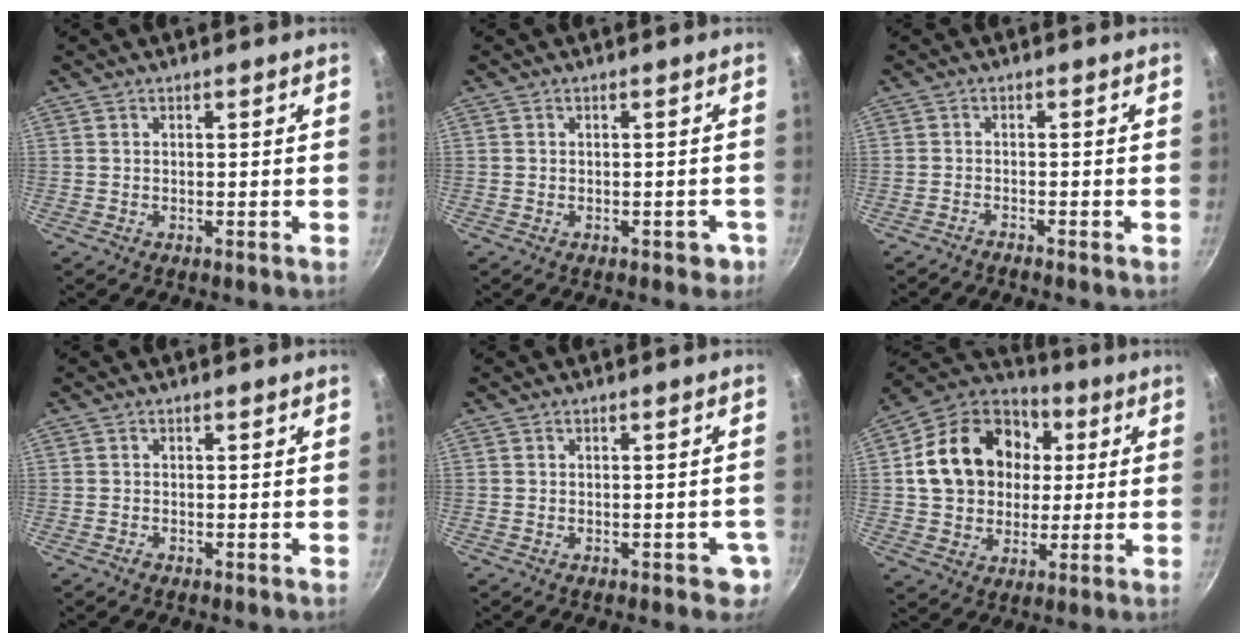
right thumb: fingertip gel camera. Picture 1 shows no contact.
{"total": 2.5, "force": [-1.1, 1.8, 1.3], "torque": [0.006, 0.024, -0.001]}
{"total": 1.3, "force": [-1.3, -0.2, 0.0], "torque": [-0.015, 0.016, -0.024]}
{"total": 0.7, "force": [-0.5, 0.4, 0.2], "torque": [-0.006, 0.003, -0.011]}
{"total": 3.3, "force": [-1.1, 2.2, 2.3], "torque": [-0.006, 0.011, -0.008]}
{"total": 20.3, "force": [3.3, 16.2, 11.9], "torque": [-0.182, 0.027, 0.053]}